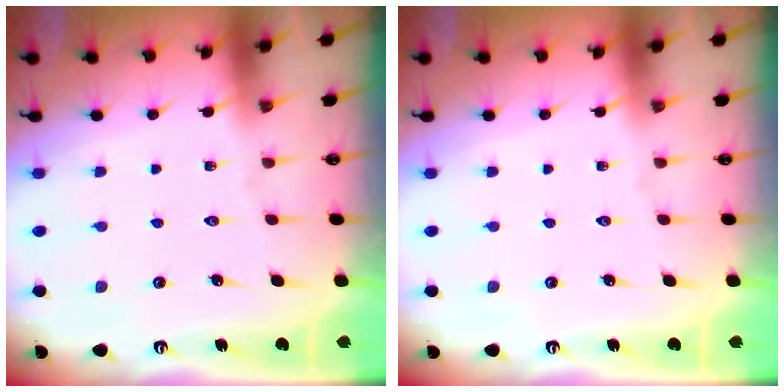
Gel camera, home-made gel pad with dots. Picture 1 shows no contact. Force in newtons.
{"total": 0.0}